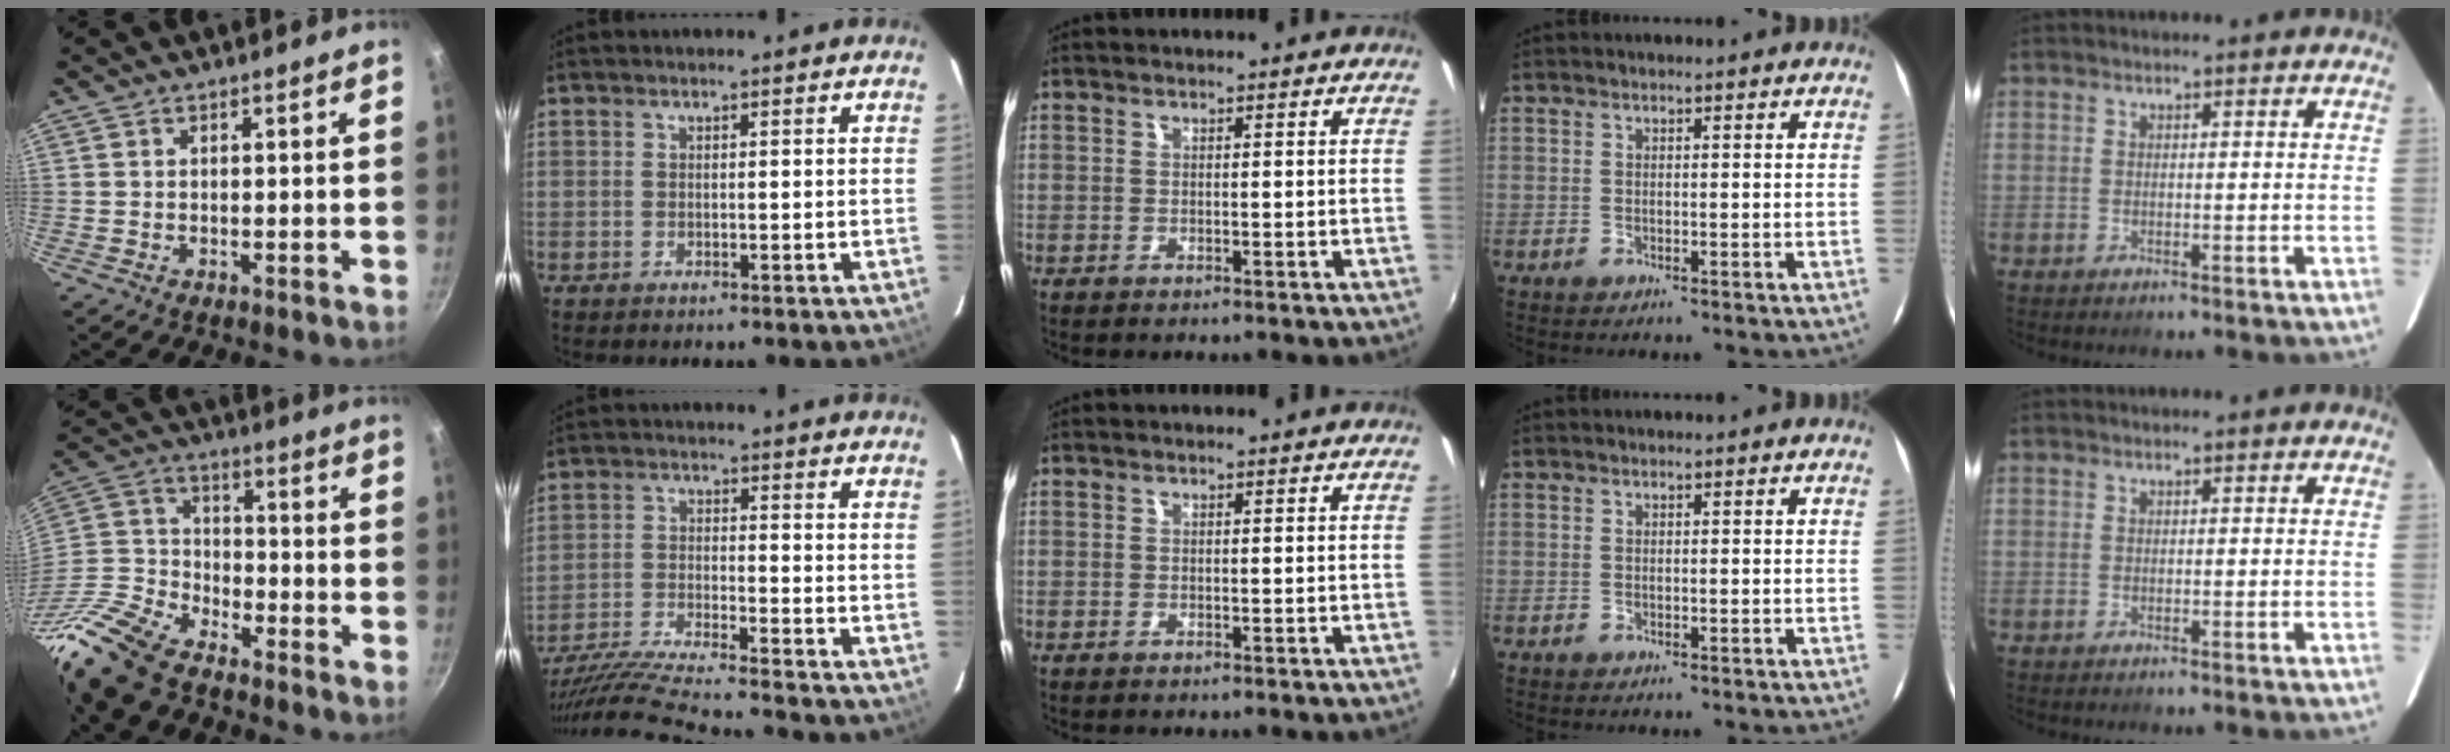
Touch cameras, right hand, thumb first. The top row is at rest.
{"thumb": {"total": 17.1, "force": [-13.0, 7.5, 8.1], "torque": [-0.161, 0.069, -0.270]}, "index": {"total": 18.0, "force": [-16.3, -1.0, 7.5], "torque": [-0.160, -0.038, -0.284]}}